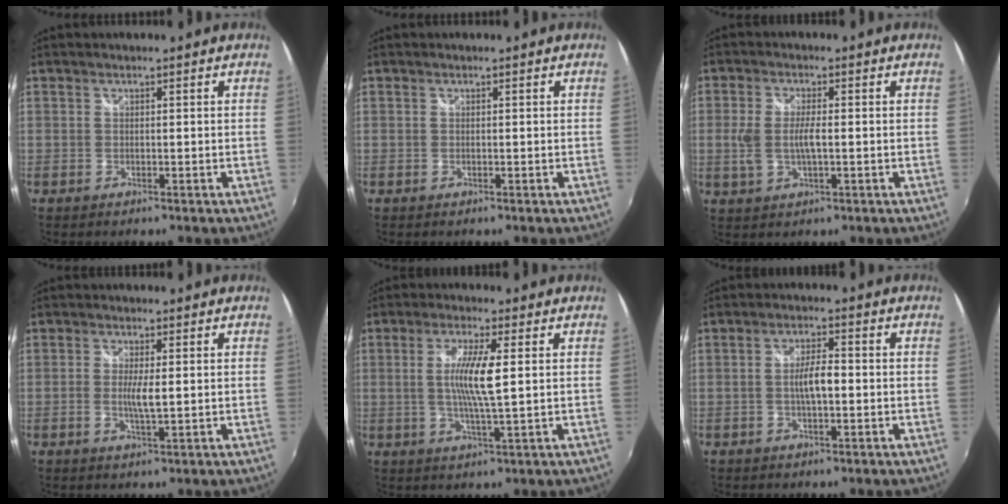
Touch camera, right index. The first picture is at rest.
{"total": 0.0}
{"total": 6.0, "force": [-0.5, 2.4, 5.5], "torque": [-0.112, -0.004, -0.009]}
{"total": 3.7, "force": [-0.1, 0.8, 3.6], "torque": [-0.071, -0.005, -0.004]}
{"total": 7.6, "force": [0.8, 0.2, 7.6], "torque": [-0.144, -0.007, 0.014]}
{"total": 4.7, "force": [-0.6, 1.3, 4.5], "torque": [-0.082, 0.004, -0.009]}